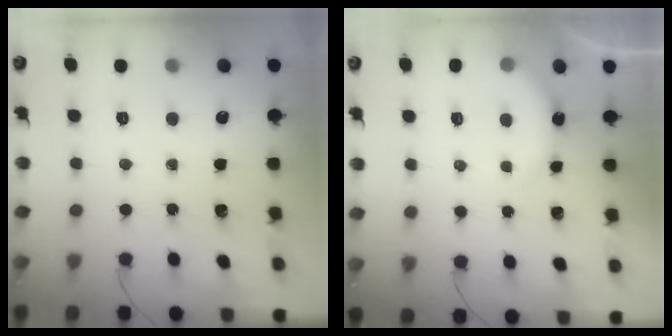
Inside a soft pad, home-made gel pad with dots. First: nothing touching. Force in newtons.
{"total": 5.9, "press": 5.8, "slide": 1.0}